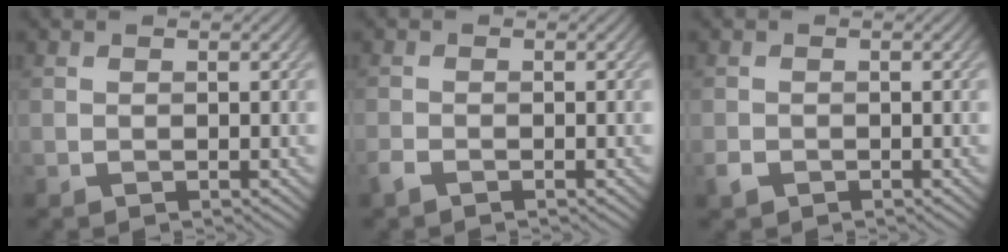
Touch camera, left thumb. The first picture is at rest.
{"total": 1.2, "force": [-1.0, 0.2, 0.6], "torque": [-0.018, -0.003, -0.023]}
{"total": 1.2, "force": [-0.8, 0.8, 0.5], "torque": [-0.013, -0.003, -0.018]}